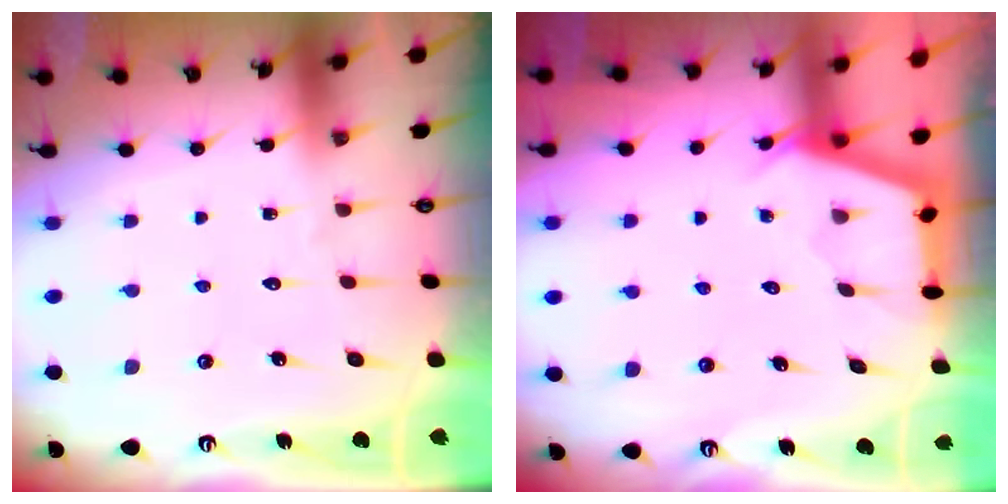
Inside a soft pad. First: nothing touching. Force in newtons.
{"total": 2.9, "press": 2.9, "slide": 0.3}